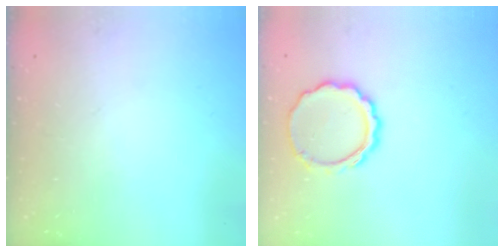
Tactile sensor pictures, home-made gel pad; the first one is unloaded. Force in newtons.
{"total": 8.5, "press": 8.5, "slide": 1.2}